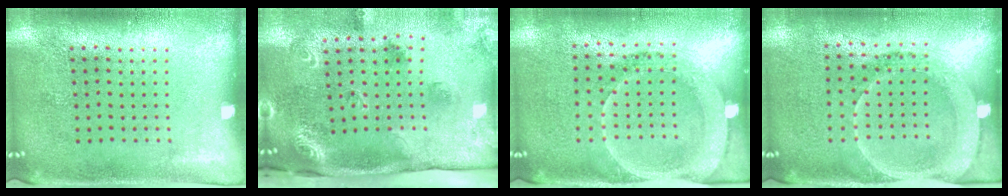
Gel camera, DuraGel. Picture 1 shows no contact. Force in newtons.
{"total": 2.1, "press": 1.8, "slide": 1.1}
{"total": 1.8, "press": 1.6, "slide": 0.8}
{"total": 1.8, "press": 1.6, "slide": 0.8}